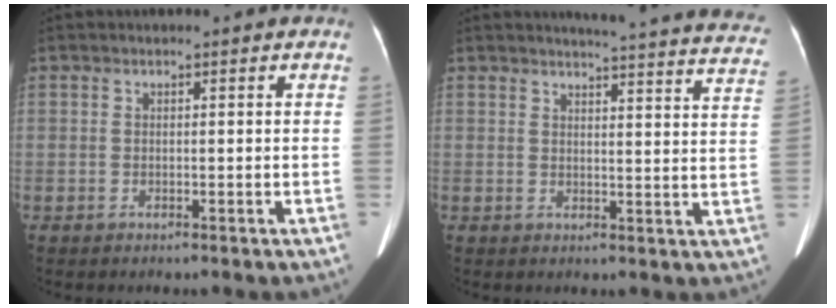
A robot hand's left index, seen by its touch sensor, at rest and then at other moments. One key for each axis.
{"total": 22.7, "fx": 21.8, "fy": 1.3, "fz": 6.3, "tx": -0.069, "ty": -0.088, "tz": 0.231}